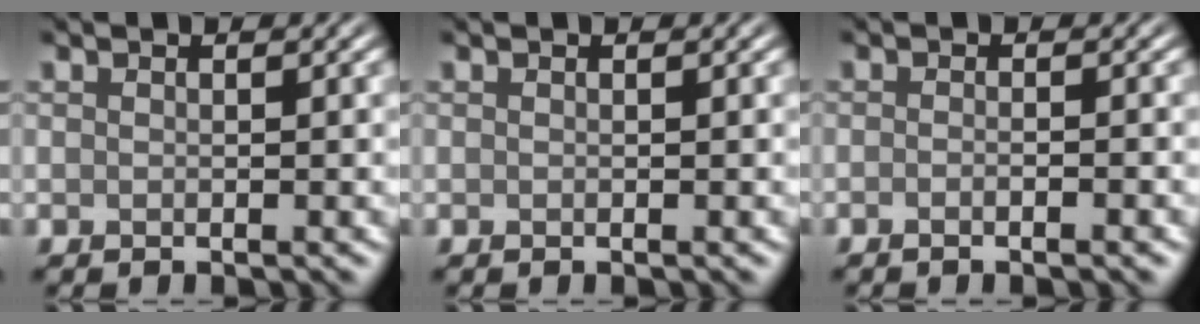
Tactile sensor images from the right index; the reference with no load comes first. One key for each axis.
{"total": 0.0}
{"total": 2.4, "fx": -0.8, "fy": 1.0, "fz": 2.1, "tx": -0.006, "ty": 0.004, "tz": -0.023}